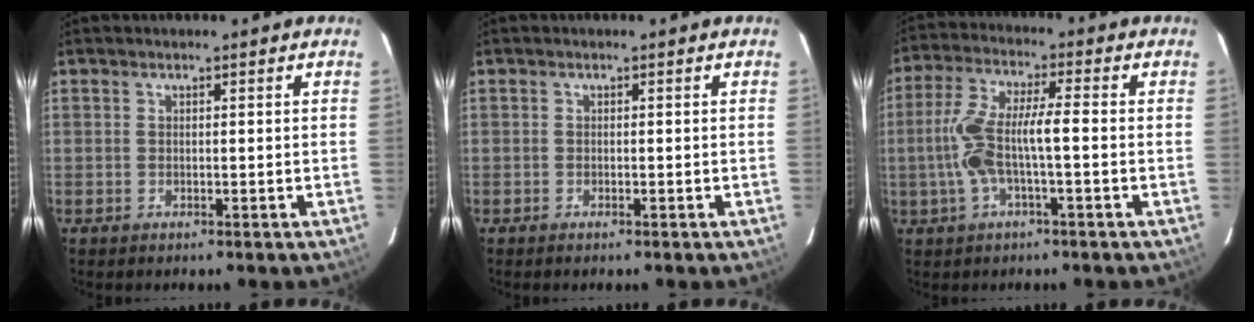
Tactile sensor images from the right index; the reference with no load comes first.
{"total": 0.7, "force": [-0.6, -0.1, 0.3], "torque": [-0.009, -0.002, -0.008]}
{"total": 8.6, "force": [-1.4, 1.4, 8.4], "torque": [-0.180, 0.022, -0.029]}